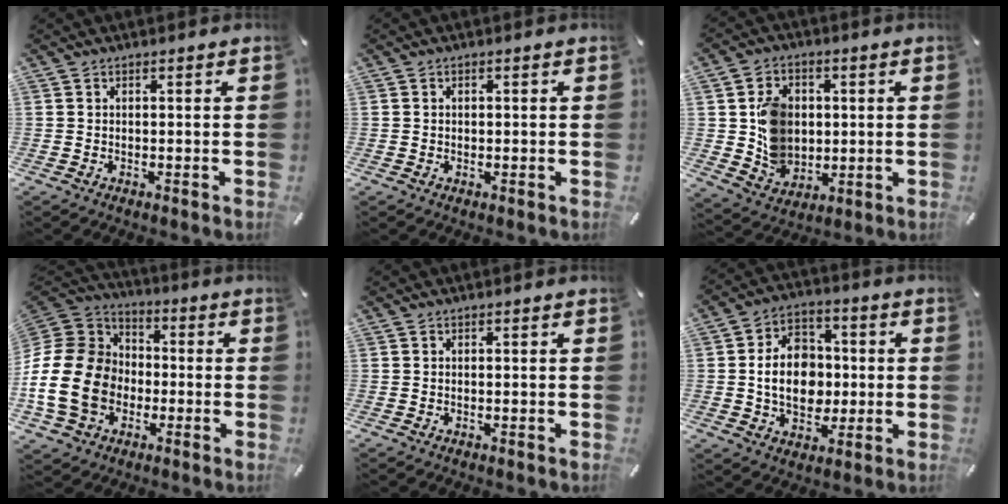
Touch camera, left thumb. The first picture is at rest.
{"total": 0.7, "force": [0.0, 0.6, 0.4], "torque": [-0.009, 0.004, -0.001]}
{"total": 10.3, "force": [1.2, 9.1, 4.8], "torque": [-0.095, 0.011, 0.030]}
{"total": 20.2, "force": [-5.1, 16.6, 10.4], "torque": [-0.227, 0.031, -0.089]}
{"total": 0.0}
{"total": 12.2, "force": [-0.5, 9.6, 7.5], "torque": [-0.131, 0.015, -0.006]}